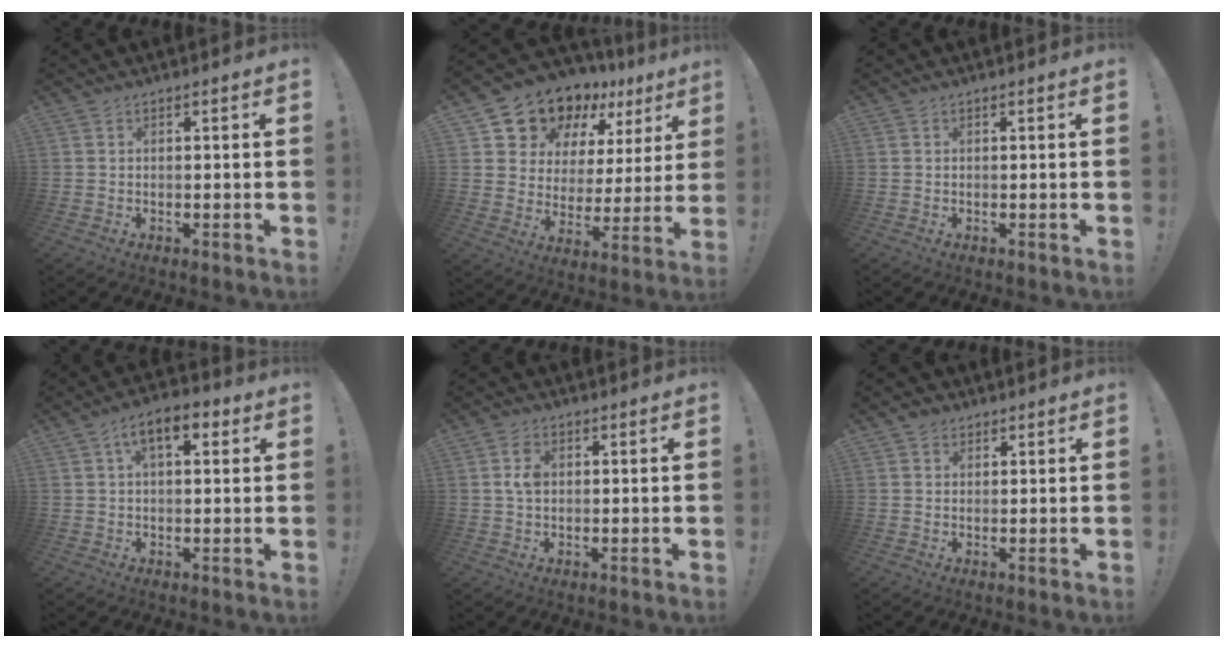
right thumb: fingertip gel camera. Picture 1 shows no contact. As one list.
[{"total": 13.8, "force": [11.5, 6.9, 3.1], "torque": [-0.065, -0.097, 0.215]}, {"total": 0.0}, {"total": 8.0, "force": [2.8, 3.9, 6.5], "torque": [-0.096, 0.004, 0.046]}, {"total": 4.6, "force": [0.8, 3.0, 3.3], "torque": [-0.052, 0.005, 0.013]}, {"total": 2.5, "force": [1.4, 1.9, 0.5], "torque": [-0.003, -0.004, 0.025]}]